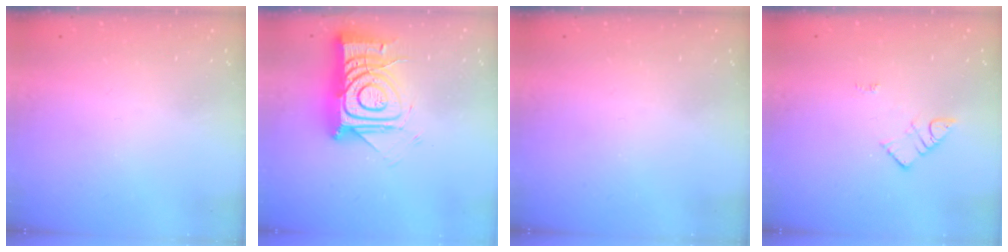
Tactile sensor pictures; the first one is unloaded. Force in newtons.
{"total": 16.3, "press": 16.3, "slide": 1.5}
{"total": 0.0}
{"total": 3.6, "press": 3.6, "slide": 0.4}